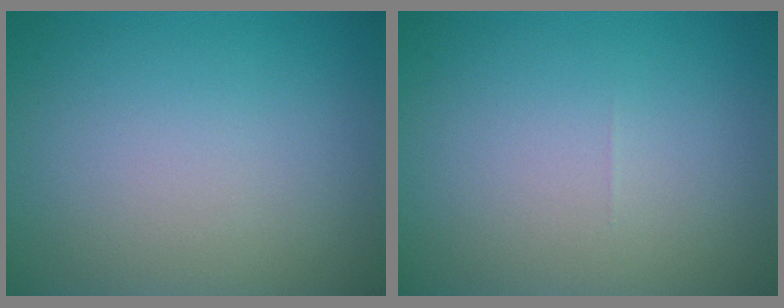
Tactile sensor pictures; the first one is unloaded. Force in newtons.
{"total": 0.0}